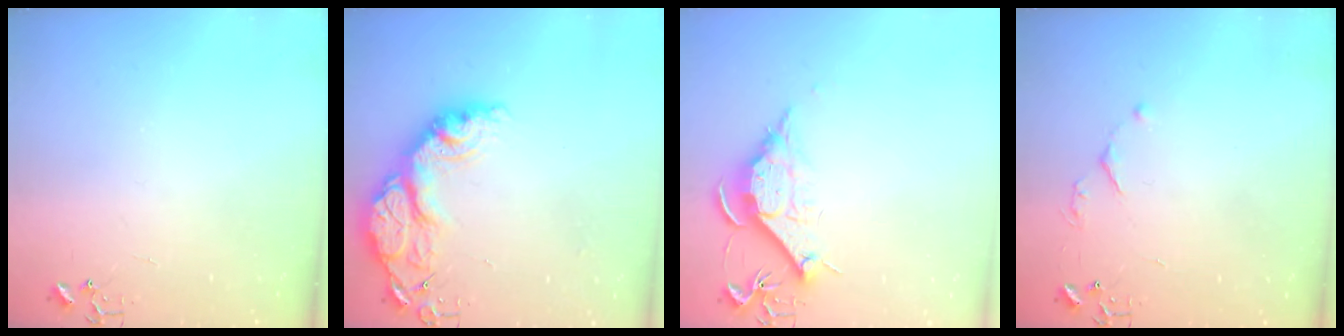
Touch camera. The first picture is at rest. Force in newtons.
{"total": 19.9, "press": 19.9, "slide": 1.4}
{"total": 10.8, "press": 10.8, "slide": 0.1}
{"total": 4.3, "press": 4.3, "slide": 0.7}